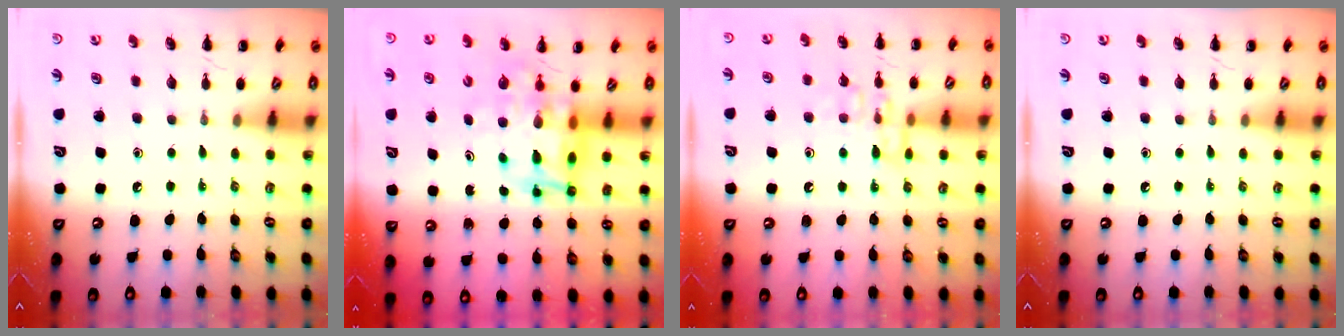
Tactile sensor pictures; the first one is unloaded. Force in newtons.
{"total": 9.7, "press": 9.2, "slide": 3.0}
{"total": 10.9, "press": 10.9, "slide": 0.8}
{"total": 0.0}